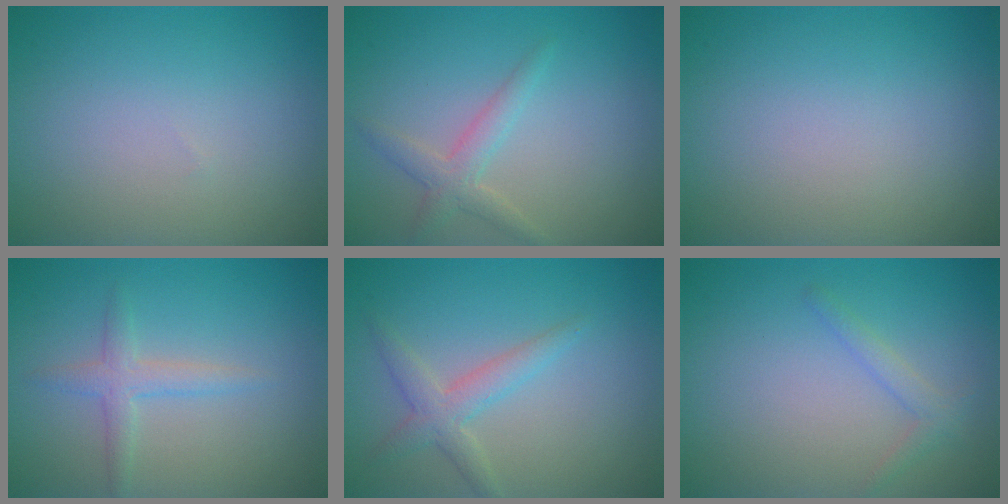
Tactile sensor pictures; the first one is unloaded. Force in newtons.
{"total": 2.2, "press": 2.2, "slide": 0.1}
{"total": 0.0}
{"total": 2.1, "press": 2.1, "slide": 0.1}
{"total": 2.5, "press": 2.5, "slide": 0.1}
{"total": 1.4, "press": 1.4, "slide": 0.1}